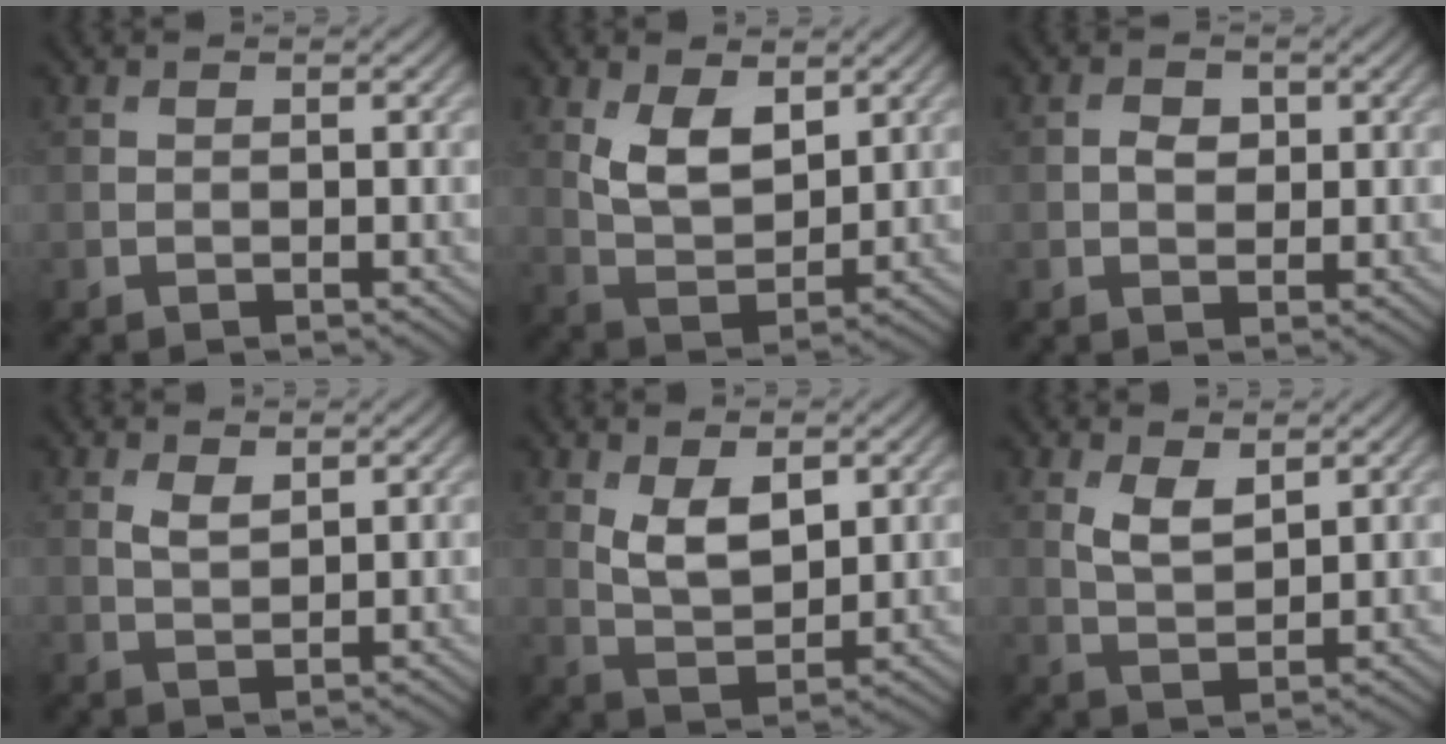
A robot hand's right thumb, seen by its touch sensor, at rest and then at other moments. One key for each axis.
{"total": 6.4, "fx": 2.7, "fy": 3.4, "fz": 4.7, "tx": -0.099, "ty": -0.013, "tz": 0.056}
{"total": 1.8, "fx": 0.3, "fy": 1.4, "fz": 1.2, "tx": -0.023, "ty": -0.002, "tz": 0.001}
{"total": 2.0, "fx": 1.1, "fy": 0.9, "fz": 1.4, "tx": -0.034, "ty": -0.003, "tz": 0.026}
{"total": 5.6, "fx": 2.1, "fy": 2.9, "fz": 4.4, "tx": -0.091, "ty": -0.009, "tz": 0.044}
{"total": 3.6, "fx": 1.9, "fy": 1.6, "fz": 2.6, "tx": -0.061, "ty": -0.007, "tz": 0.042}